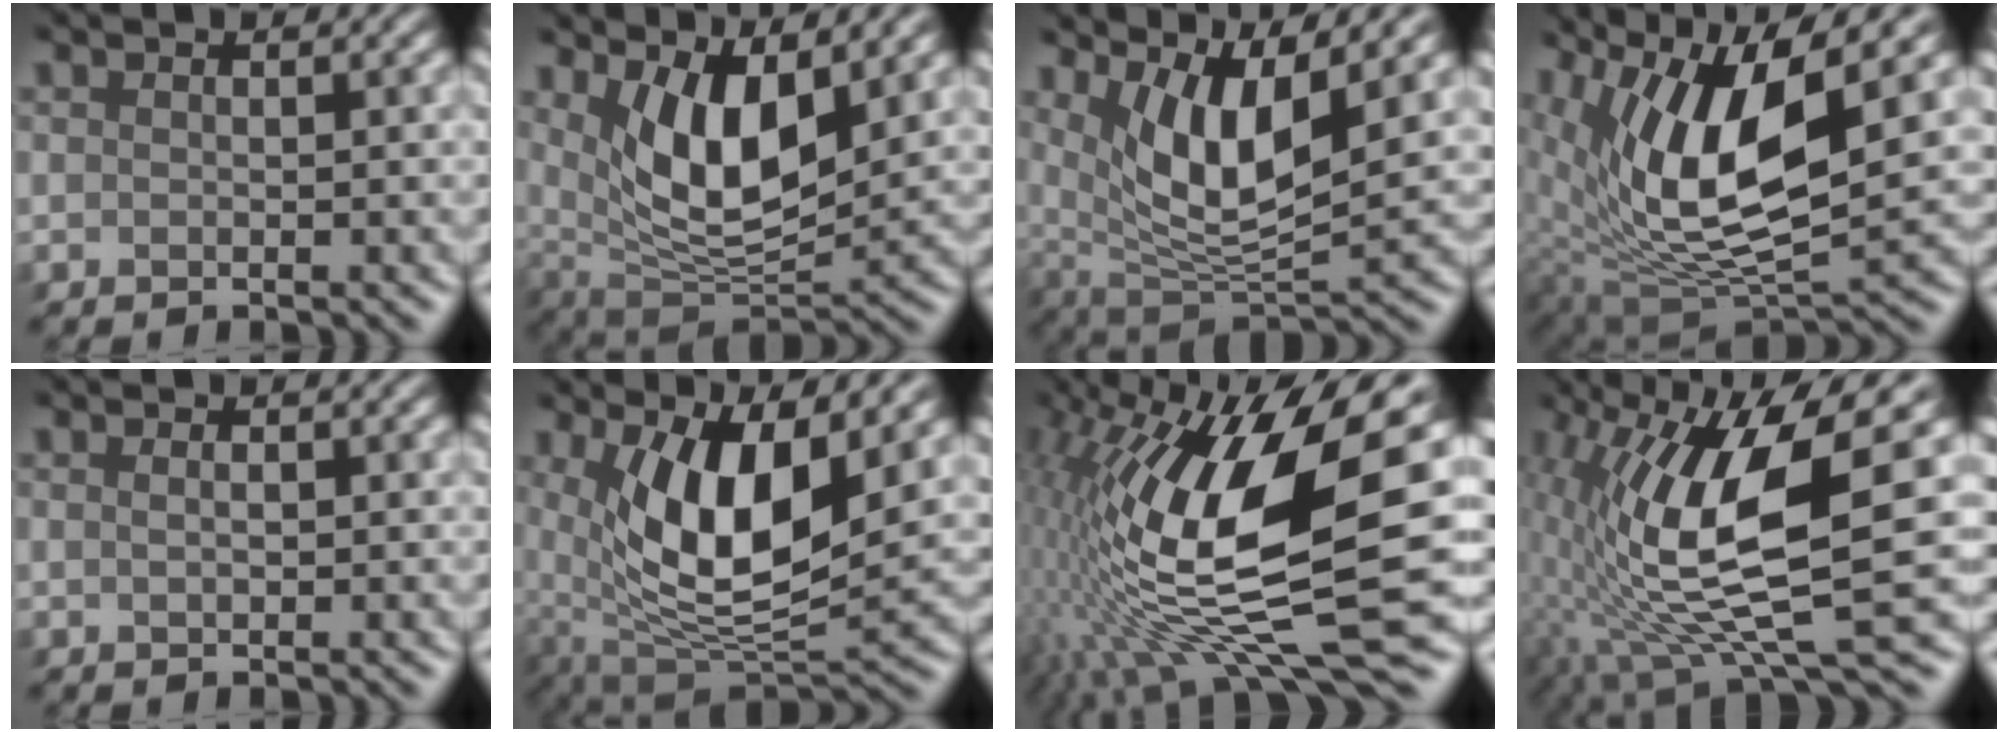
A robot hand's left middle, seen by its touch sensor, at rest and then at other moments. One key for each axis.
{"total": 7.6, "fx": 2.6, "fy": 3.1, "fz": 6.5, "tx": -0.130, "ty": -0.021, "tz": 0.048}
{"total": 7.6, "fx": 3.1, "fy": 2.3, "fz": 6.5, "tx": -0.128, "ty": -0.013, "tz": 0.056}
{"total": 10.5, "fx": 3.8, "fy": 3.9, "fz": 9.0, "tx": -0.184, "ty": -0.009, "tz": 0.072}
{"total": 1.7, "fx": 0.9, "fy": 1.0, "fz": 1.1, "tx": -0.010, "ty": 0.011, "tz": -0.004}
{"total": 9.3, "fx": 2.5, "fy": 3.8, "fz": 8.2, "tx": -0.163, "ty": -0.018, "tz": 0.045}
{"total": 17.0, "fx": 2.0, "fy": 6.3, "fz": 15.6, "tx": -0.316, "ty": -0.011, "tz": 0.041}
{"total": 11.5, "fx": 1.1, "fy": 3.0, "fz": 11.0, "tx": -0.219, "ty": -0.014, "tz": 0.015}